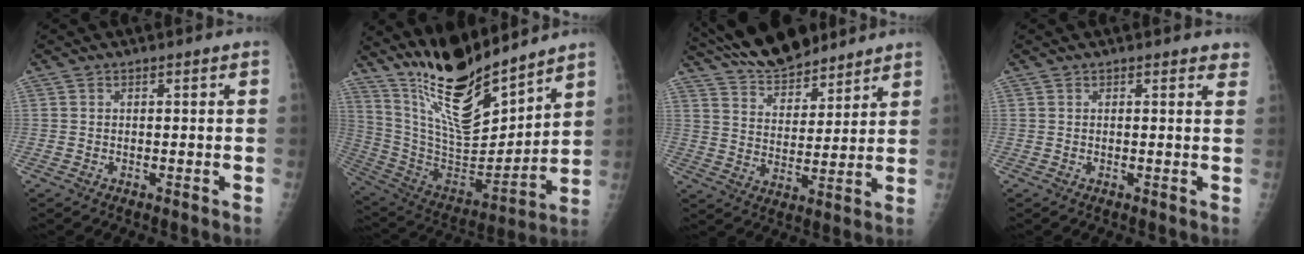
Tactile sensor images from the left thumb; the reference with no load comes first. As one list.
[{"total": 19.8, "force": [16.2, 4.8, 10.4], "torque": [-0.144, -0.111, 0.304]}, {"total": 15.0, "force": [13.2, 4.9, 5.2], "torque": [-0.053, -0.053, 0.227]}, {"total": 2.0, "force": [1.7, 0.6, 0.8], "torque": [0.004, -0.005, 0.010]}]